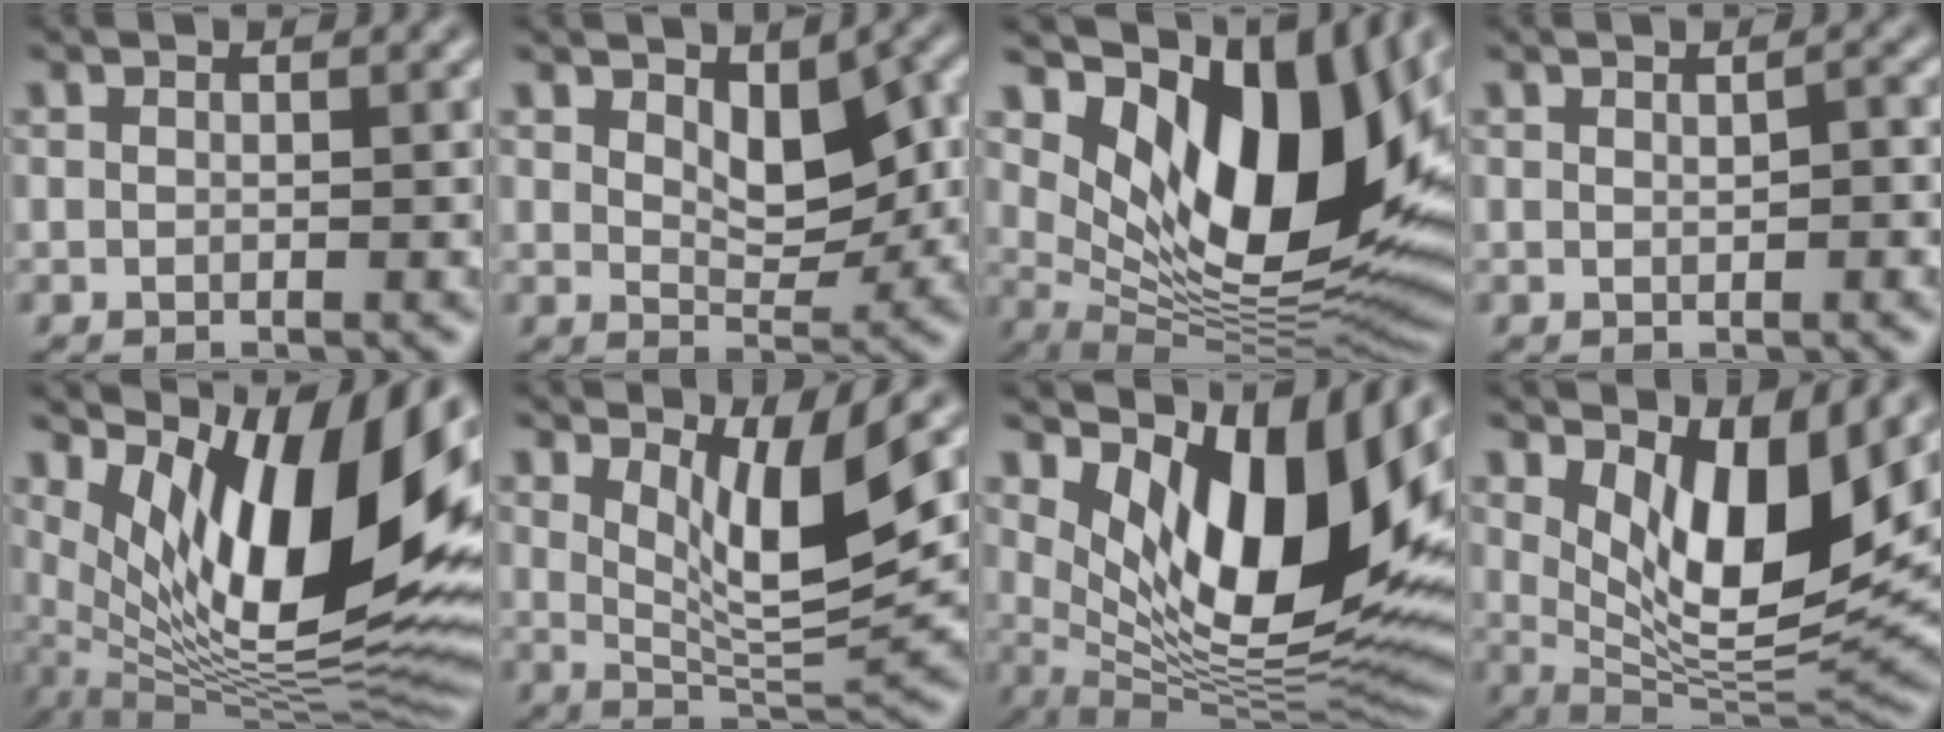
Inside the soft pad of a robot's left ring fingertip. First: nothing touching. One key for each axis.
{"total": 4.5, "fx": 1.6, "fy": 2.2, "fz": 3.6, "tx": -0.058, "ty": -0.006, "tz": 0.027}
{"total": 15.5, "fx": 5.3, "fy": 7.6, "fz": 12.4, "tx": -0.192, "ty": -0.010, "tz": 0.097}
{"total": 0.9, "fx": 0.3, "fy": 0.2, "fz": 0.9, "tx": -0.015, "ty": 0.002, "tz": 0.005}
{"total": 15.3, "fx": 4.9, "fy": 5.8, "fz": 13.2, "tx": -0.212, "ty": -0.011, "tz": 0.082}
{"total": 6.6, "fx": 2.7, "fy": 1.5, "fz": 5.9, "tx": -0.098, "ty": -0.018, "tz": 0.049}
{"total": 14.4, "fx": 4.7, "fy": 6.0, "fz": 12.2, "tx": -0.189, "ty": -0.013, "tz": 0.089}
{"total": 9.5, "fx": 3.5, "fy": 3.4, "fz": 8.1, "tx": -0.134, "ty": -0.028, "tz": 0.067}